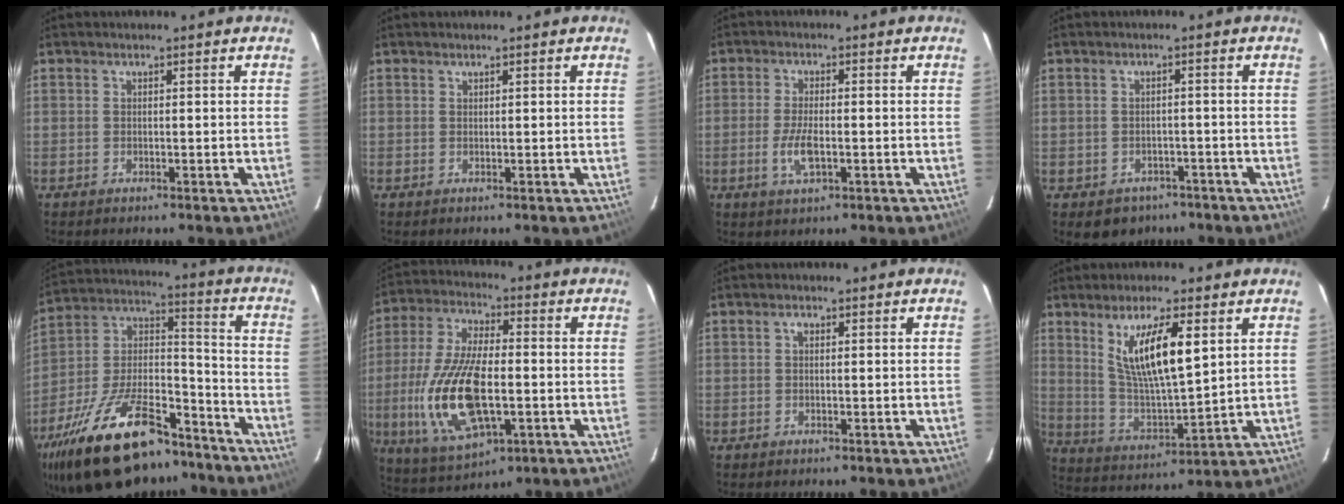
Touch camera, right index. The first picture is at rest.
{"total": 0.0}
{"total": 4.1, "force": [-1.2, 1.4, 3.6], "torque": [-0.078, -0.004, -0.023]}
{"total": 6.0, "force": [-3.6, 4.6, 1.2], "torque": [-0.026, 0.019, -0.038]}
{"total": 29.1, "force": [-20.1, 12.2, 17.1], "torque": [-0.329, 0.006, -0.315]}
{"total": 18.6, "force": [-3.8, 7.9, 16.4], "torque": [-0.352, -0.013, -0.062]}
{"total": 0.8, "force": [0.2, 0.5, 0.5], "torque": [-0.010, 0.005, 0.002]}
{"total": 12.5, "force": [5.1, 2.9, 11.1], "torque": [-0.200, -0.010, 0.109]}